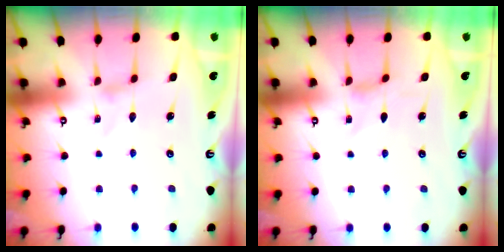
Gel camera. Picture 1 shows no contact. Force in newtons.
{"total": 1.0, "press": 0.9, "slide": 0.4}